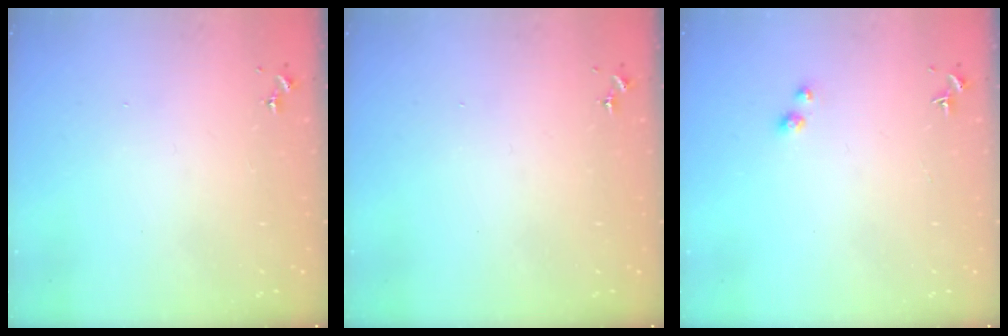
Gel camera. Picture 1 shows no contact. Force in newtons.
{"total": 0.0}
{"total": 3.0, "press": 3.0, "slide": 0.1}